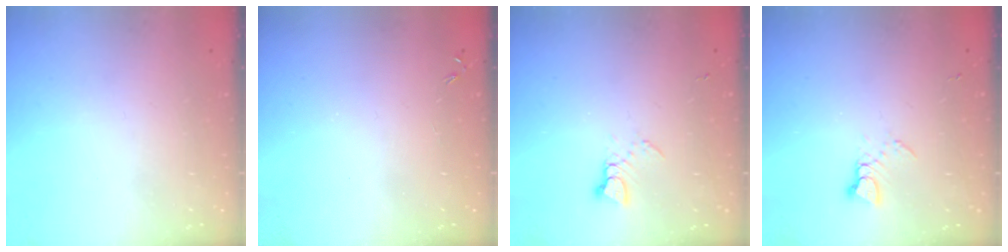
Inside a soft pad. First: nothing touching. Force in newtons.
{"total": 0.0}
{"total": 2.5, "press": 2.5, "slide": 0.3}
{"total": 2.5, "press": 2.5, "slide": 0.3}